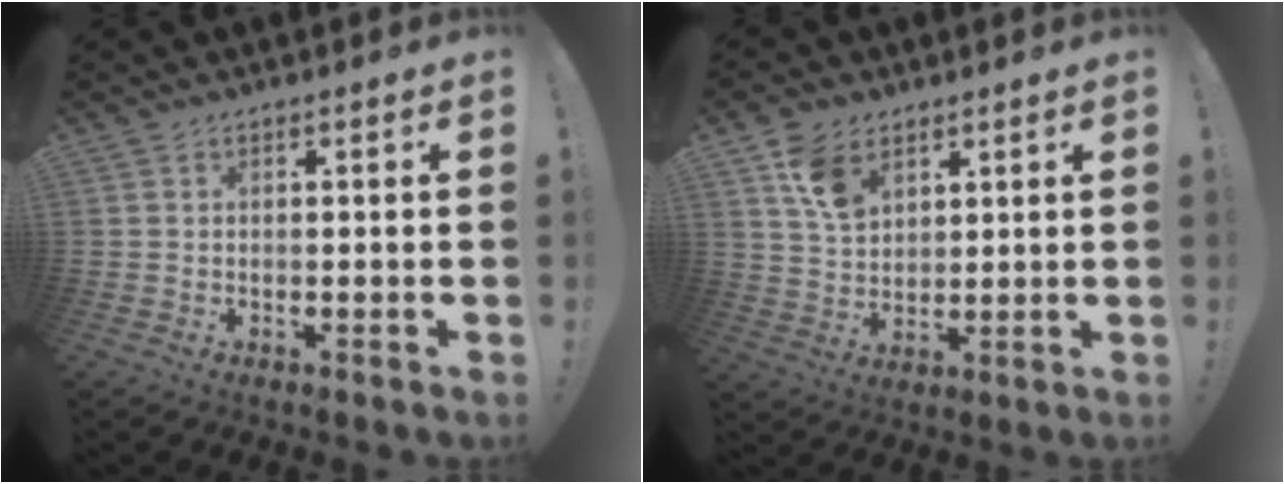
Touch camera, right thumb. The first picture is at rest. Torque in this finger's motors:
{"motor_torque": [0.22, 0.30, -0.11, 0.45, 0.12]}